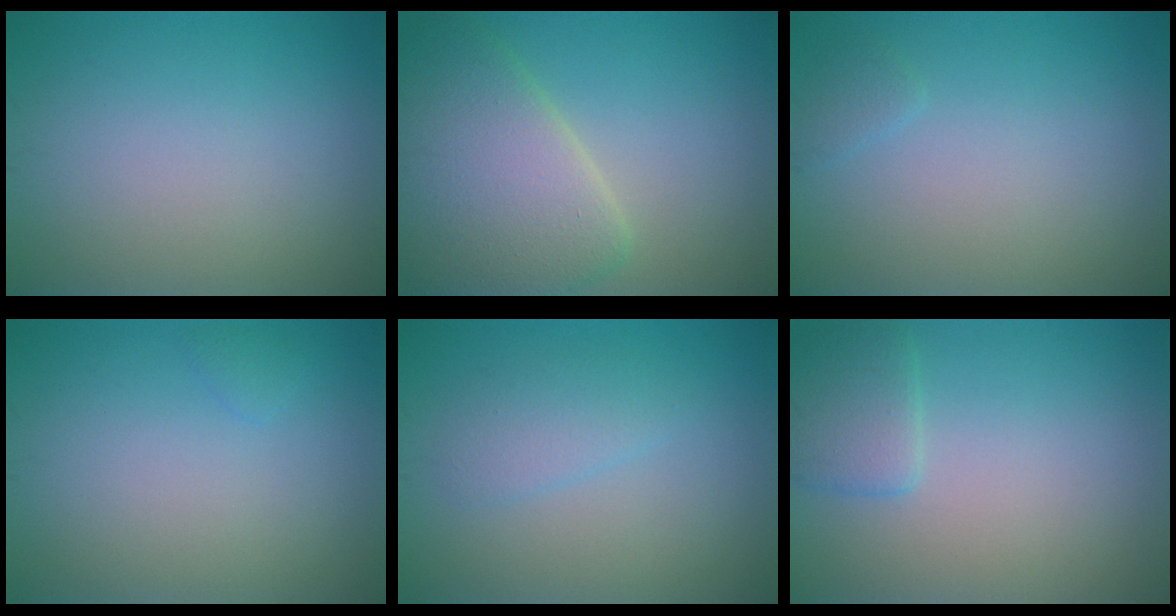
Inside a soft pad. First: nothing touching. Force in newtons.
{"total": 7.6, "press": 7.6, "slide": 0.8}
{"total": 0.8, "press": 0.8, "slide": 0.1}
{"total": 0.6, "press": 0.6, "slide": 0.0}
{"total": 2.0, "press": 2.0, "slide": 0.1}
{"total": 2.4, "press": 2.3, "slide": 0.2}